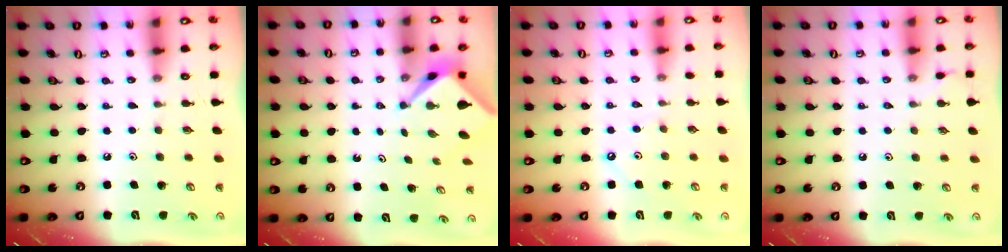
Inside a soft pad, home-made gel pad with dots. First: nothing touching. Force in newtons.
{"total": 2.9, "press": 2.9, "slide": 0.1}
{"total": 1.1, "press": 1.1, "slide": 0.3}
{"total": 3.6, "press": 3.6, "slide": 0.5}